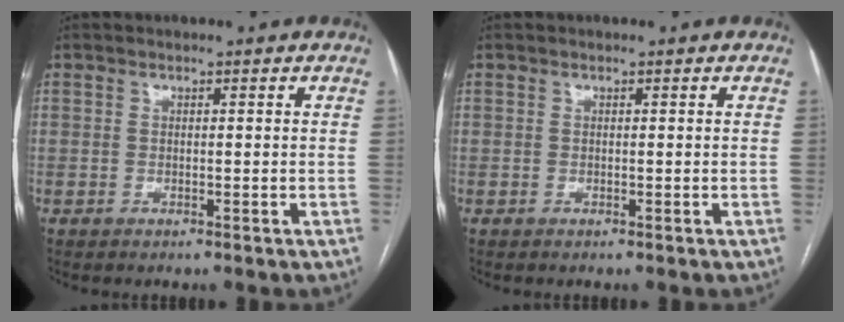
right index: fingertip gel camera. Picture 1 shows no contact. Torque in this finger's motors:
{"motor_torque": [0.00, 0.00, 0.00, 0.00]}